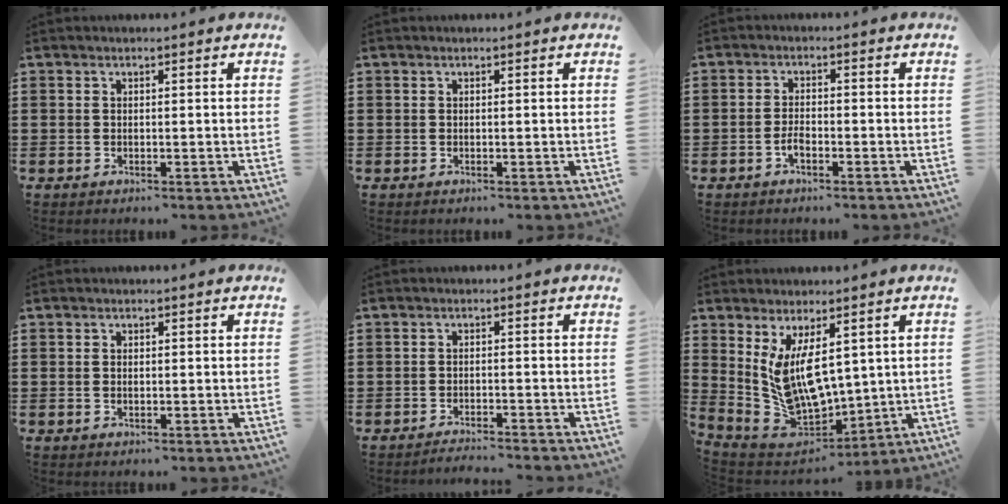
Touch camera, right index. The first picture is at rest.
{"total": 0.0}
{"total": 2.2, "force": [-1.1, 0.9, 1.7], "torque": [-0.039, 0.001, -0.023]}
{"total": 0.5, "force": [0.1, 0.4, 0.4], "torque": [-0.009, 0.001, 0.002]}
{"total": 2.5, "force": [-2.5, -0.2, 0.2], "torque": [-0.007, 0.001, -0.053]}
{"total": 10.7, "force": [3.1, 5.8, 8.4], "torque": [-0.190, -0.035, 0.059]}